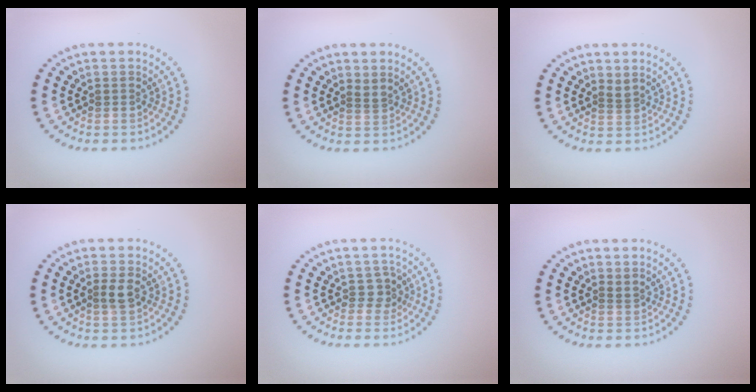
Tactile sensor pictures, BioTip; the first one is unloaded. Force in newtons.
{"total": 0.8, "press": 0.4, "slide": 0.7}
{"total": 0.8, "press": 0.5, "slide": 0.7}
{"total": 1.6, "press": 1.6, "slide": 0.4}
{"total": 1.6, "press": 1.4, "slide": 0.8}
{"total": 0.6, "press": 0.4, "slide": 0.5}